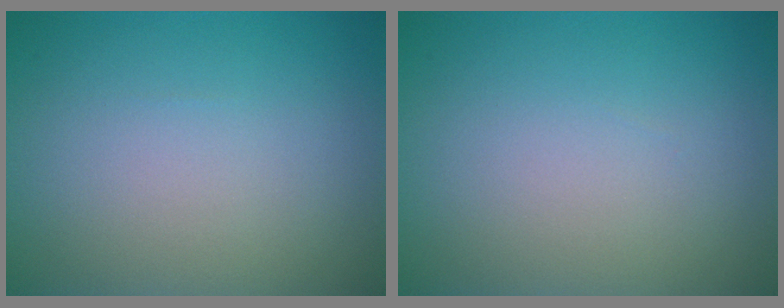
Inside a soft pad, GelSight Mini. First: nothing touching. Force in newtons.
{"total": 0.0}